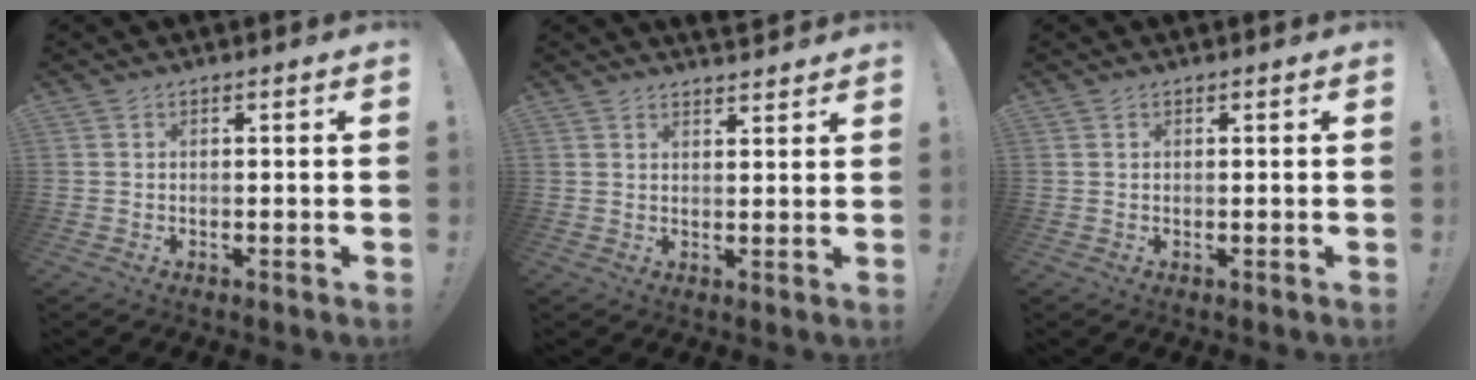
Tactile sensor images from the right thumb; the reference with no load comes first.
{"total": 2.9, "force": [2.8, 0.6, 0.5], "torque": [0.008, -0.024, 0.049]}
{"total": 0.0}